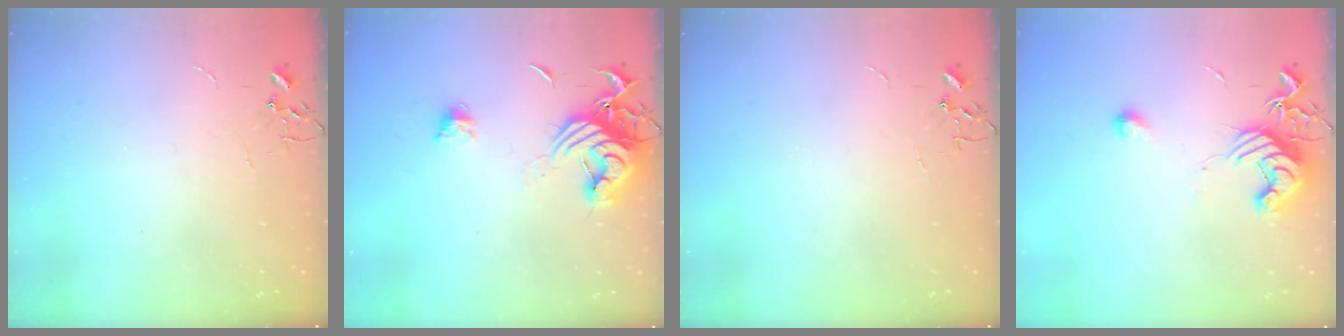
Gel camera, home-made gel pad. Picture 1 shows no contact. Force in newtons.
{"total": 14.1, "press": 14.1, "slide": 1.2}
{"total": 0.0}
{"total": 12.2, "press": 12.2, "slide": 1.0}